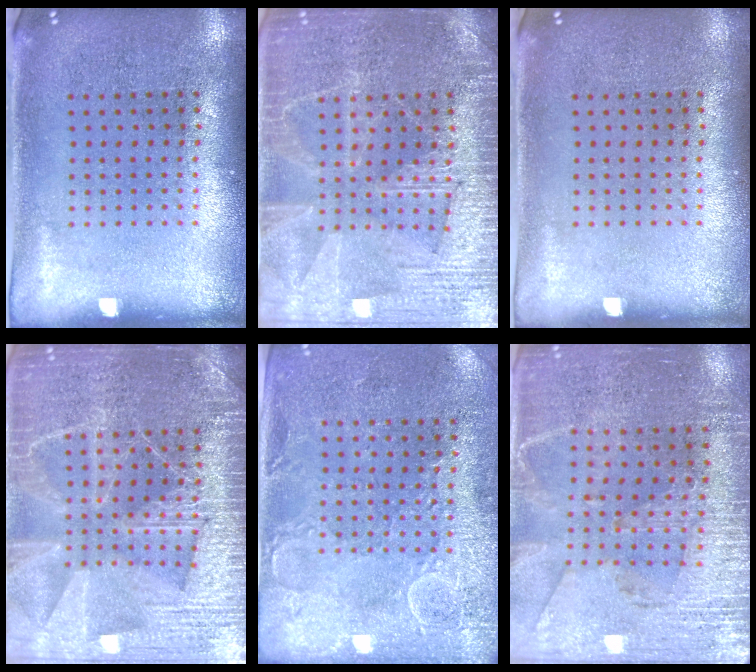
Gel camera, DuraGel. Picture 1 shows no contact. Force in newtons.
{"total": 3.7, "press": 3.6, "slide": 0.4}
{"total": 0.0}
{"total": 6.3, "press": 6.3, "slide": 0.7}
{"total": 2.7, "press": 2.5, "slide": 0.9}
{"total": 3.1, "press": 2.9, "slide": 1.2}